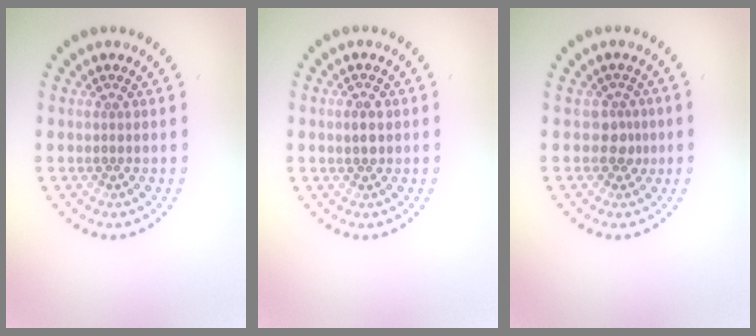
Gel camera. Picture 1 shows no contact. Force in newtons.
{"total": 1.4, "press": 1.4, "slide": 0.1}
{"total": 1.7, "press": 1.3, "slide": 1.1}